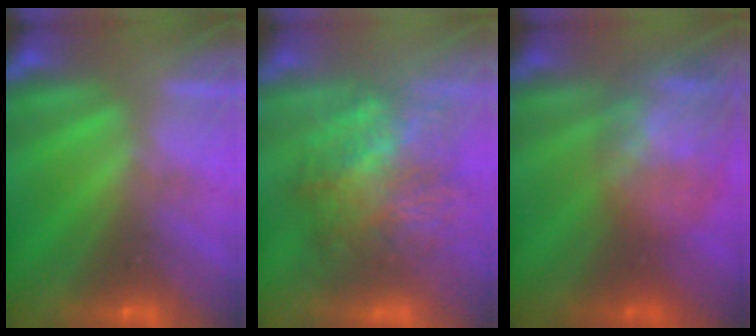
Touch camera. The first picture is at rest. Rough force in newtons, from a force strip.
{"total": 7.5}
{"total": 8.9}